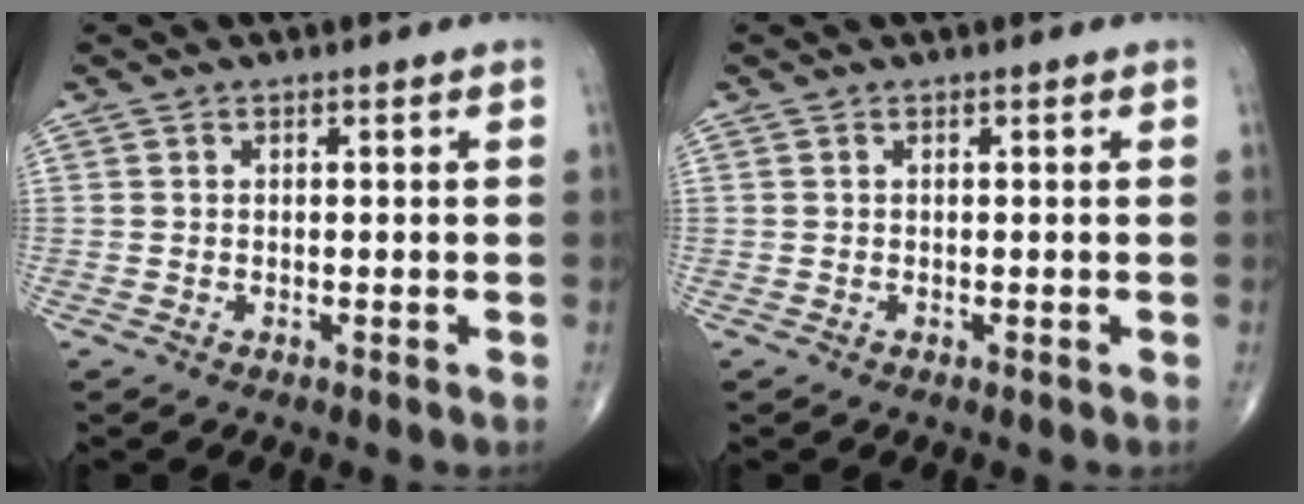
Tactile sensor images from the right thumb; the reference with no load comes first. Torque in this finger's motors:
{"motor_torque": [0.21, 0.16, -0.12, -0.16, -0.08]}